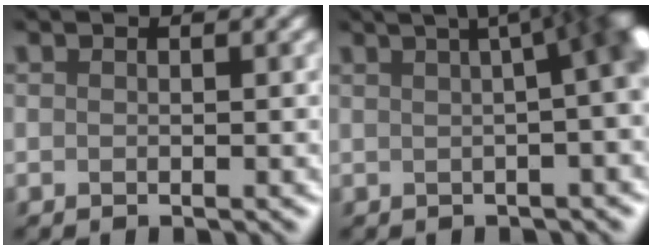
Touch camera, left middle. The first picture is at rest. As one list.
[{"total": 12.8, "force": [2.0, 5.5, 11.4], "torque": [-0.065, 0.070, 0.018]}]